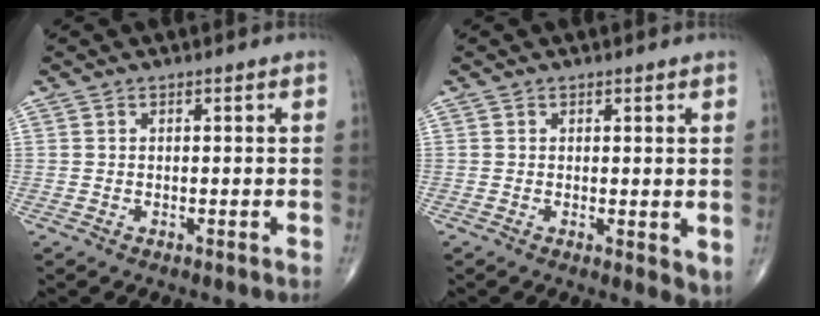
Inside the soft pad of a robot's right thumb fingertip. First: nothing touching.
{"total": 3.6, "force": [0.3, 1.6, 3.3], "torque": [-0.043, -0.013, 0.004]}